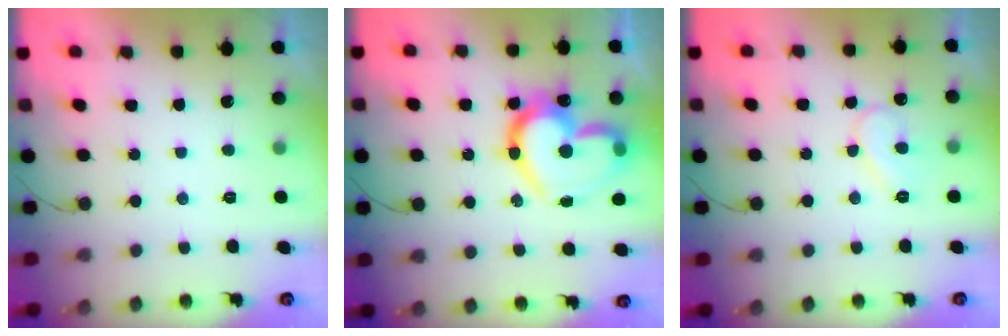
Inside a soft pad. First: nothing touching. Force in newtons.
{"total": 23.6, "press": 23.5, "slide": 2.0}
{"total": 8.8, "press": 8.7, "slide": 0.8}